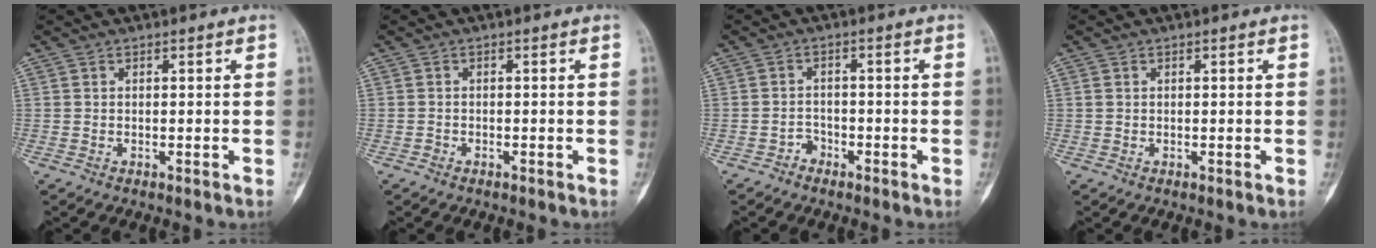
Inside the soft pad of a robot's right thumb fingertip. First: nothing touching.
{"total": 0.6, "force": [-0.5, 0.3, 0.1], "torque": [-0.002, 0.001, -0.013]}
{"total": 2.1, "force": [-1.5, 1.4, 0.2], "torque": [0.004, 0.011, -0.031]}
{"total": 0.5, "force": [0.1, 0.5, 0.3], "torque": [-0.006, 0.002, 0.003]}